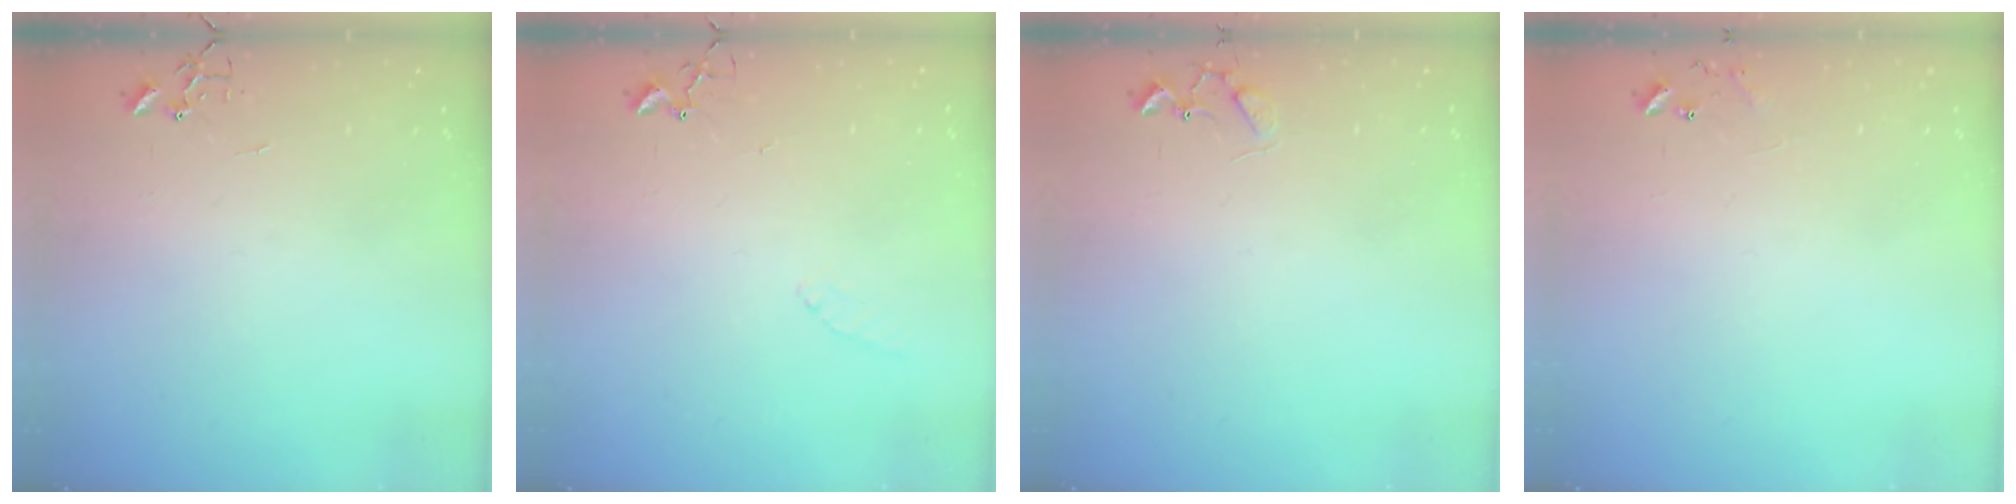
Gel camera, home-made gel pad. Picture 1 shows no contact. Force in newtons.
{"total": 5.0, "press": 4.9, "slide": 0.7}
{"total": 6.2, "press": 6.2, "slide": 0.4}
{"total": 7.0, "press": 7.0, "slide": 0.5}